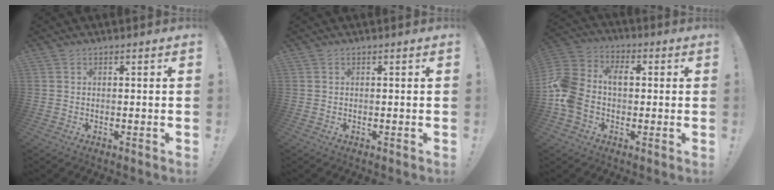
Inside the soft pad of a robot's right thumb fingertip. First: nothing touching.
{"total": 0.0}
{"total": 13.5, "force": [0.0, 10.3, 8.8], "torque": [-0.189, 0.024, 0.002]}